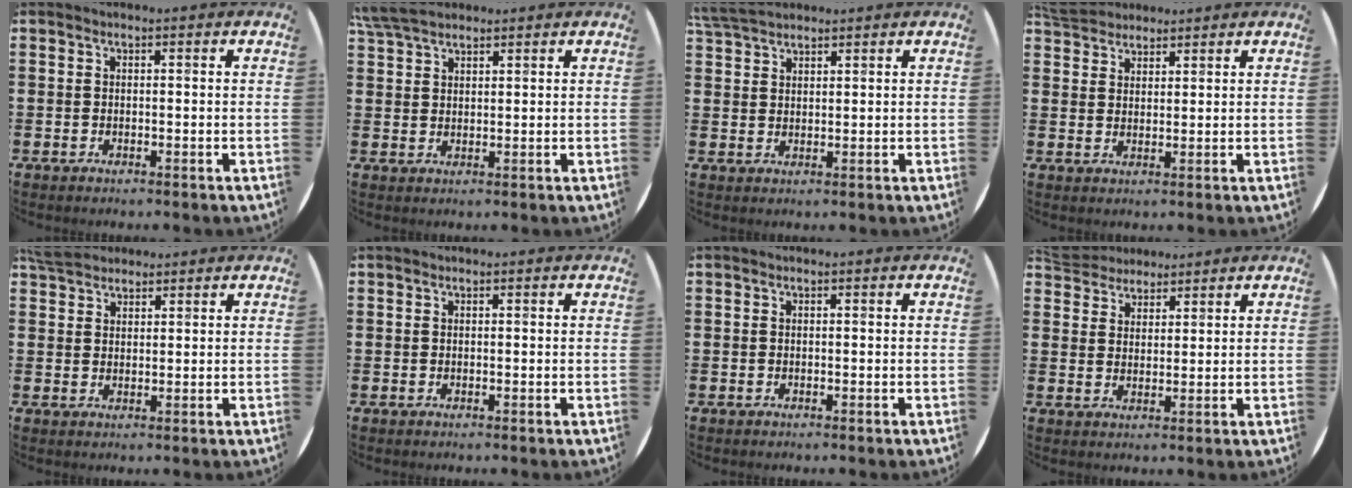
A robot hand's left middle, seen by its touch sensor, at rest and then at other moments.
{"total": 5.0, "force": [4.3, 1.6, 2.1], "torque": [-0.052, 0.001, 0.081]}
{"total": 4.6, "force": [4.1, 1.3, 1.5], "torque": [-0.039, -0.003, 0.080]}
{"total": 4.7, "force": [4.4, 1.4, 0.6], "torque": [-0.025, -0.003, 0.086]}
{"total": 4.4, "force": [4.1, 1.4, 1.0], "torque": [-0.022, -0.004, 0.077]}
{"total": 0.0}
{"total": 0.0}
{"total": 5.1, "force": [4.9, 1.3, 0.2], "torque": [-0.024, -0.008, 0.094]}